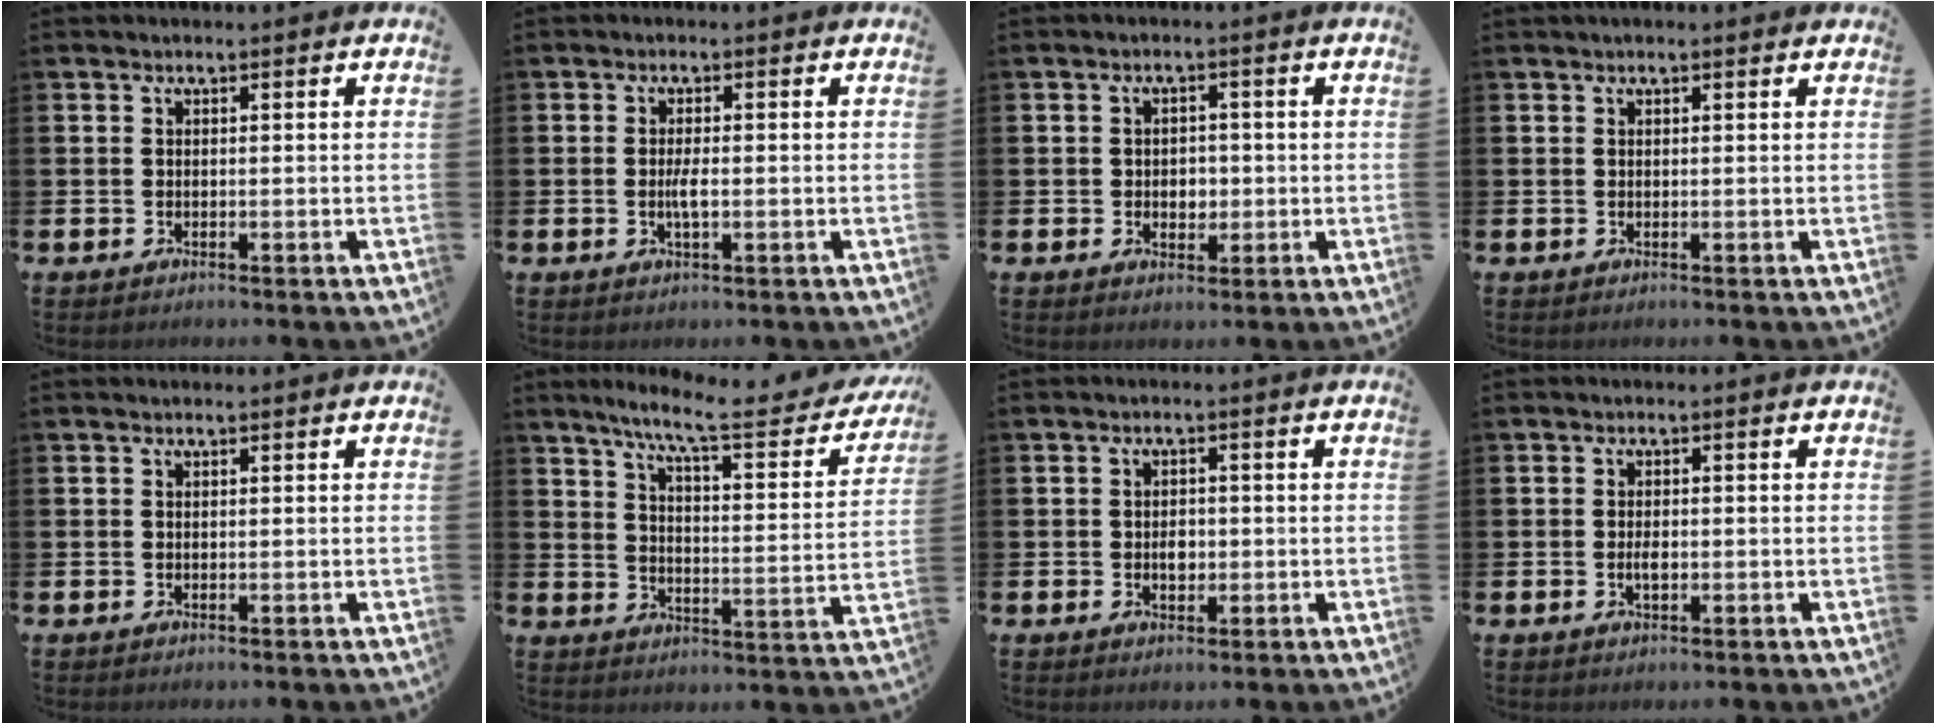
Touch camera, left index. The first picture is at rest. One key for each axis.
{"total": 2.0, "fx": -0.3, "fy": 0.5, "fz": 2.0, "tx": -0.038, "ty": 0.000, "tz": -0.005}
{"total": 2.3, "fx": -0.1, "fy": 2.0, "fz": 1.1, "tx": -0.004, "ty": 0.001, "tz": -0.010}
{"total": 0.7, "fx": 0.6, "fy": 0.0, "fz": 0.3, "tx": 0.005, "ty": -0.004, "tz": 0.008}
{"total": 0.0}
{"total": 8.6, "fx": 7.0, "fy": 1.0, "fz": 4.8, "tx": -0.106, "ty": -0.046, "tz": 0.110}
{"total": 2.2, "fx": -0.2, "fy": 1.6, "fz": 1.4, "tx": -0.007, "ty": -0.002, "tz": -0.010}
{"total": 1.6, "fx": -0.3, "fy": 0.8, "fz": 1.4, "tx": -0.022, "ty": -0.001, "tz": -0.007}